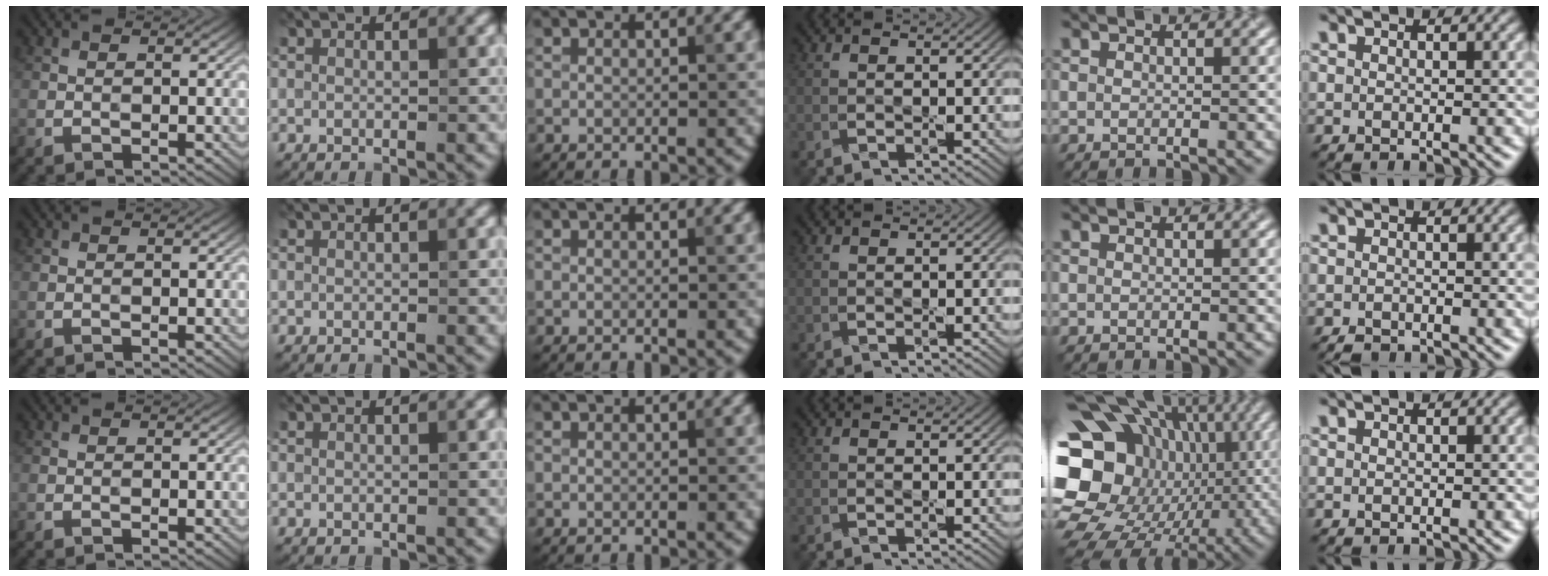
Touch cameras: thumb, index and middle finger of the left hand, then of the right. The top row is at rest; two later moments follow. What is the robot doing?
{"motion": "press", "object": "keyboard"}